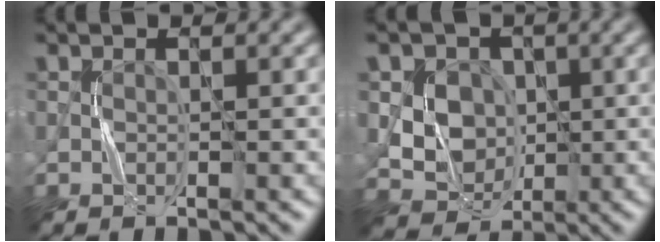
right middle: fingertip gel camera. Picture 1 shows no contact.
{"total": 5.8, "force": [1.1, 5.2, 2.6], "torque": [-0.035, 0.009, 0.017]}